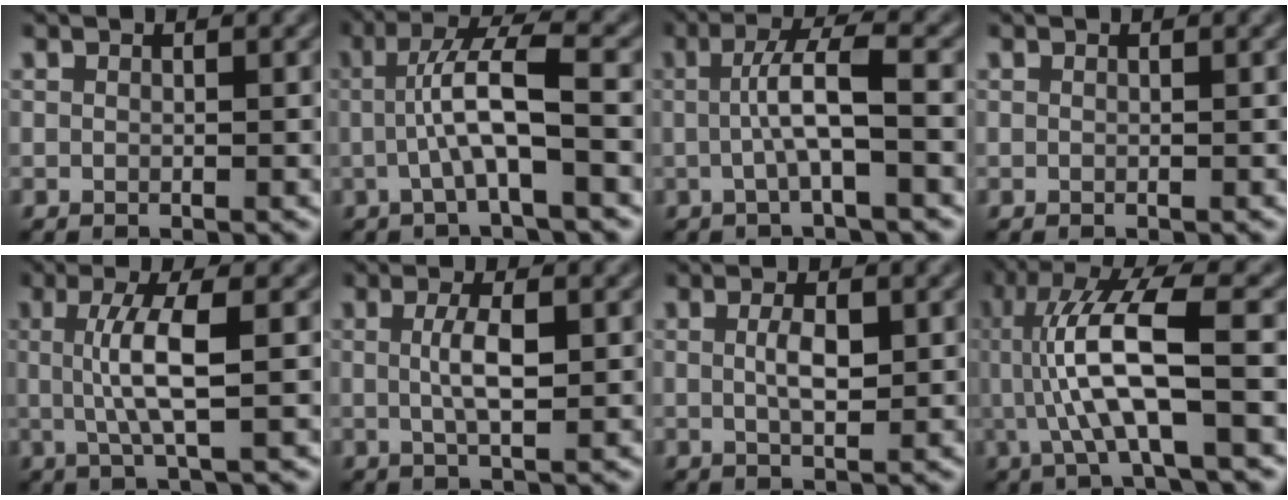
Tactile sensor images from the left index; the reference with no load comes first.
{"total": 5.1, "force": [-1.0, 0.7, 4.9], "torque": [-0.092, 0.015, -0.017]}
{"total": 4.0, "force": [-0.7, 0.5, 3.9], "torque": [-0.070, 0.007, -0.008]}
{"total": 0.0}
{"total": 4.4, "force": [-0.3, 0.7, 4.4], "torque": [-0.084, 0.003, 0.003]}
{"total": 2.8, "force": [-0.3, 0.5, 2.7], "torque": [-0.053, 0.005, 0.000]}
{"total": 2.2, "force": [-0.2, 0.6, 2.1], "torque": [-0.042, 0.003, 0.003]}
{"total": 8.1, "force": [-0.7, 1.7, 7.9], "torque": [-0.151, 0.011, -0.004]}